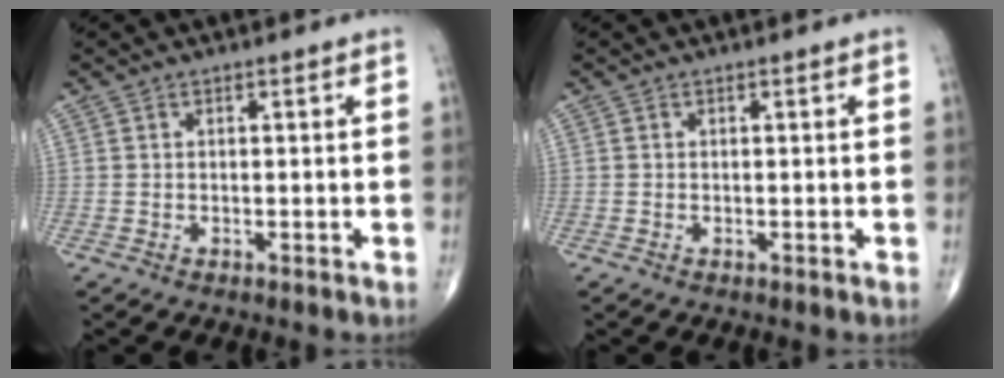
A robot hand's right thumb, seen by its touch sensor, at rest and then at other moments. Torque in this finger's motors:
{"motor_torque": [-0.09, 0.04, 0.01, 0.06, -0.01]}